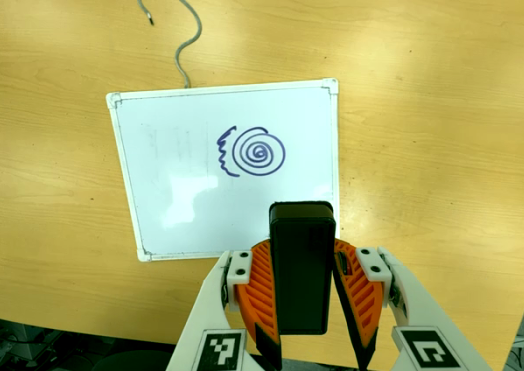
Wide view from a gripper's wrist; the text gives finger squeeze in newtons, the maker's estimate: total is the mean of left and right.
{"total": 7.7, "left": 5.9, "right": 9.6}